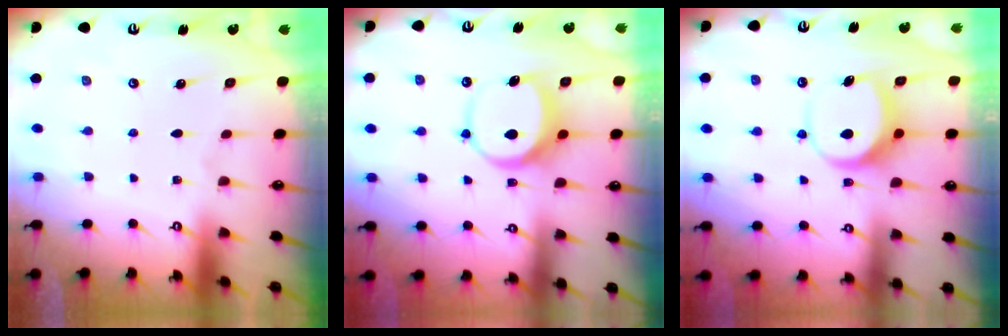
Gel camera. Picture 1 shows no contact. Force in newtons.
{"total": 7.6, "press": 7.6, "slide": 0.4}
{"total": 7.8, "press": 7.8, "slide": 0.6}